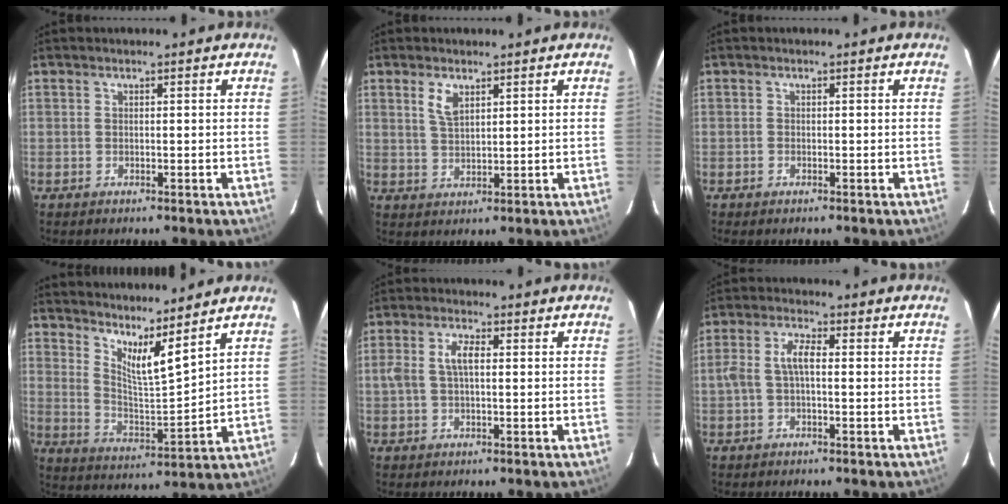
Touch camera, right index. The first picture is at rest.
{"total": 3.7, "force": [2.0, 1.7, 2.6], "torque": [-0.049, 0.001, 0.041]}
{"total": 0.7, "force": [-0.6, 0.4, 0.1], "torque": [-0.003, -0.002, -0.012]}
{"total": 9.6, "force": [7.8, 0.4, 5.7], "torque": [-0.088, -0.022, 0.135]}
{"total": 4.5, "force": [0.2, 1.9, 4.1], "torque": [-0.080, 0.011, 0.004]}
{"total": 4.5, "force": [-0.5, 1.7, 4.2], "torque": [-0.087, 0.016, -0.009]}